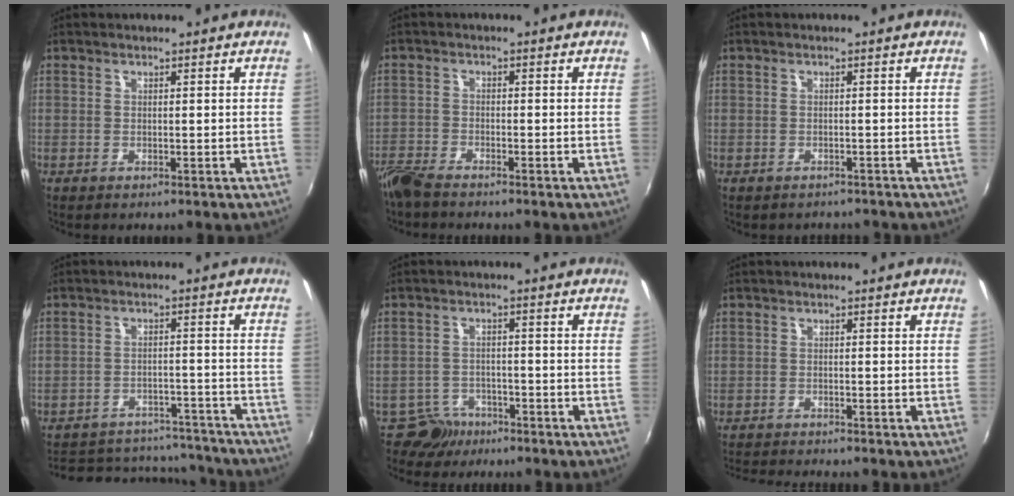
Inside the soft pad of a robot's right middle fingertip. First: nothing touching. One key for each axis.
{"total": 5.1, "fx": -4.6, "fy": 0.8, "fz": 1.9, "tx": -0.053, "ty": -0.018, "tz": -0.093}
{"total": 2.7, "fx": -2.4, "fy": 1.1, "fz": 0.5, "tx": -0.012, "ty": -0.011, "tz": -0.030}
{"total": 20.4, "fx": -17.8, "fy": 7.6, "fz": 6.6, "tx": -0.146, "ty": 0.028, "tz": -0.216}
{"total": 4.4, "fx": -3.4, "fy": 2.8, "fz": -0.2, "tx": -0.005, "ty": 0.013, "tz": -0.059}
{"total": 4.2, "fx": -4.1, "fy": -0.2, "fz": 1.1, "tx": -0.035, "ty": -0.016, "tz": -0.075}